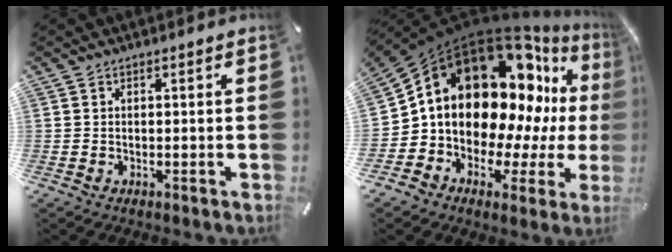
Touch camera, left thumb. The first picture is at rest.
{"total": 20.7, "force": [6.7, 14.1, 13.6], "torque": [-0.208, -0.079, 0.129]}